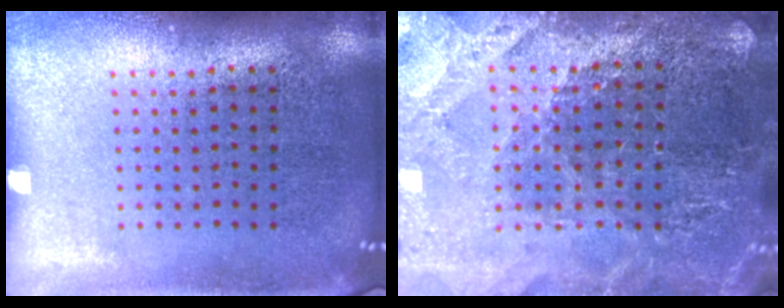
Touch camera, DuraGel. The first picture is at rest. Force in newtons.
{"total": 3.0, "press": 2.9, "slide": 0.4}